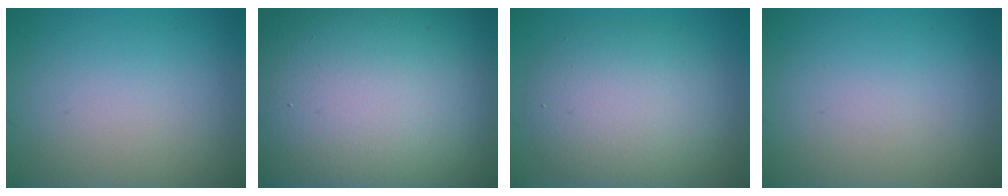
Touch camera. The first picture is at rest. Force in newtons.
{"total": 22.2, "press": 22.2, "slide": 1.3}
{"total": 6.2, "press": 6.2, "slide": 0.3}
{"total": 0.0}